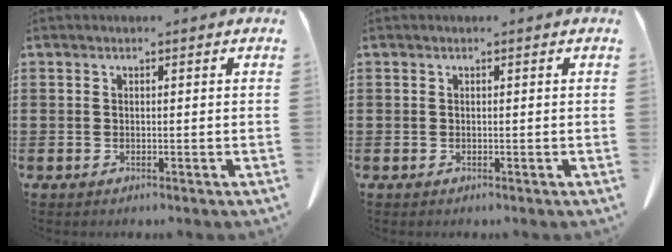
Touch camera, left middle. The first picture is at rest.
{"total": 0.0}